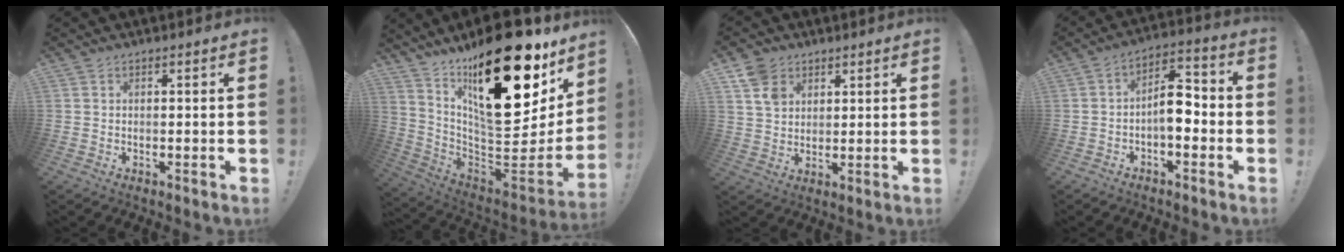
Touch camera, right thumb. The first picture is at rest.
{"total": 32.1, "force": [13.8, 13.7, 25.5], "torque": [-0.385, -0.102, 0.254]}
{"total": 8.0, "force": [4.6, 5.9, 2.7], "torque": [-0.048, -0.018, 0.093]}
{"total": 9.9, "force": [-2.2, 5.3, 8.1], "torque": [-0.124, 0.016, -0.037]}